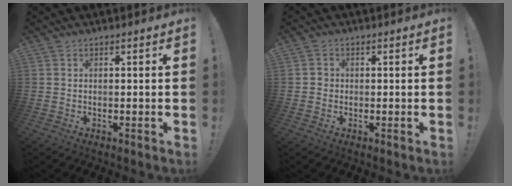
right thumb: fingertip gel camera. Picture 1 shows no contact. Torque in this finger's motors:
{"motor_torque": [-0.13, 0.06, 0.00, -0.02, 0.09]}